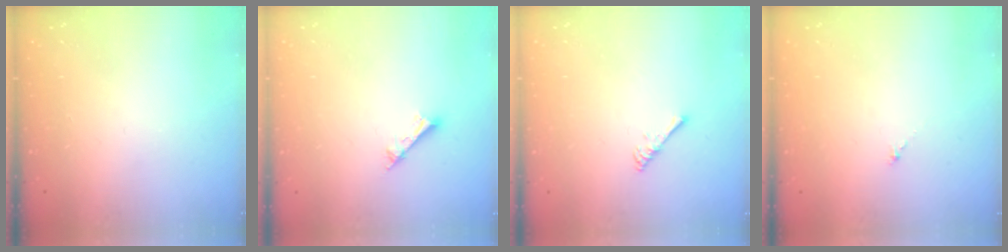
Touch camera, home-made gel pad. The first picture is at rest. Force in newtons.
{"total": 2.2, "press": 2.1, "slide": 0.4}
{"total": 2.4, "press": 2.4, "slide": 0.4}
{"total": 0.0}